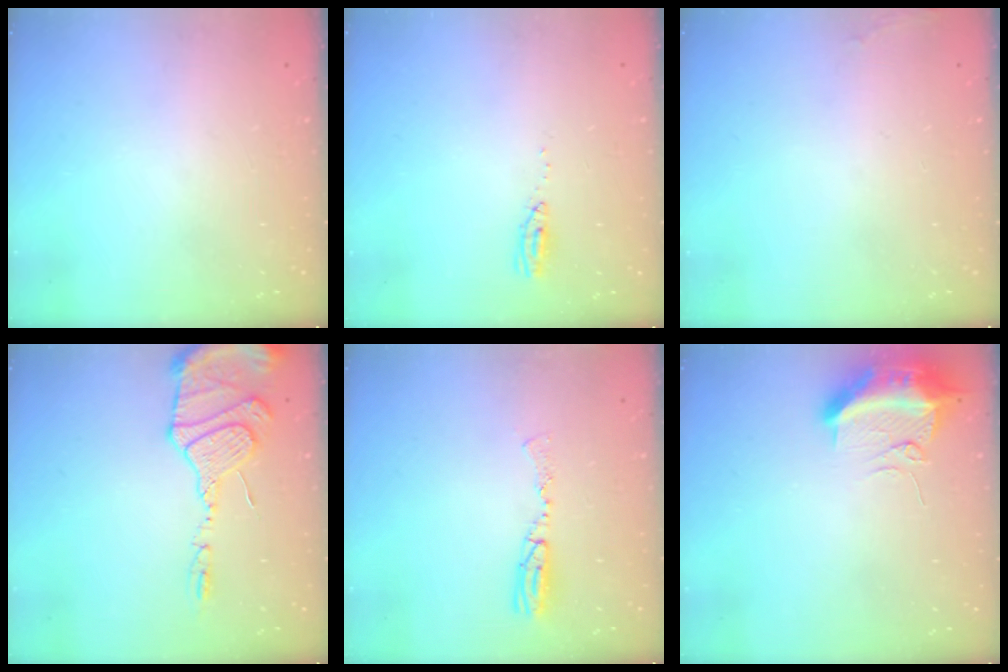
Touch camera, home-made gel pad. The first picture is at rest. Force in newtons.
{"total": 3.7, "press": 3.4, "slide": 1.4}
{"total": 7.0, "press": 4.6, "slide": 5.3}
{"total": 14.8, "press": 14.5, "slide": 2.9}
{"total": 6.9, "press": 6.7, "slide": 1.8}
{"total": 11.6, "press": 11.5, "slide": 1.3}